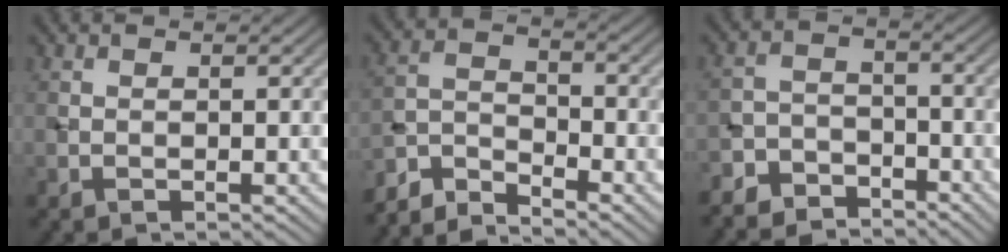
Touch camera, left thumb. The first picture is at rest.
{"total": 5.8, "force": [-5.2, 1.3, 2.0], "torque": [-0.046, -0.006, -0.119]}
{"total": 6.8, "force": [-6.1, 2.8, 1.3], "torque": [-0.026, -0.003, -0.114]}